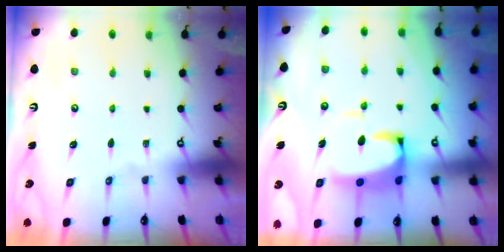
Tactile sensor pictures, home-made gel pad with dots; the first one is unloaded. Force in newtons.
{"total": 6.0, "press": 5.9, "slide": 1.2}